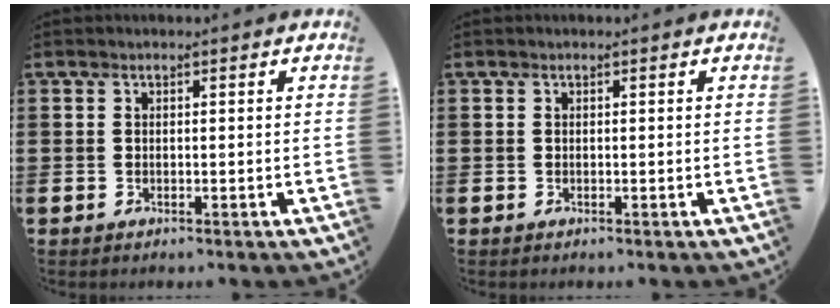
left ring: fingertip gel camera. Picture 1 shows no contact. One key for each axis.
{"total": 0.0}